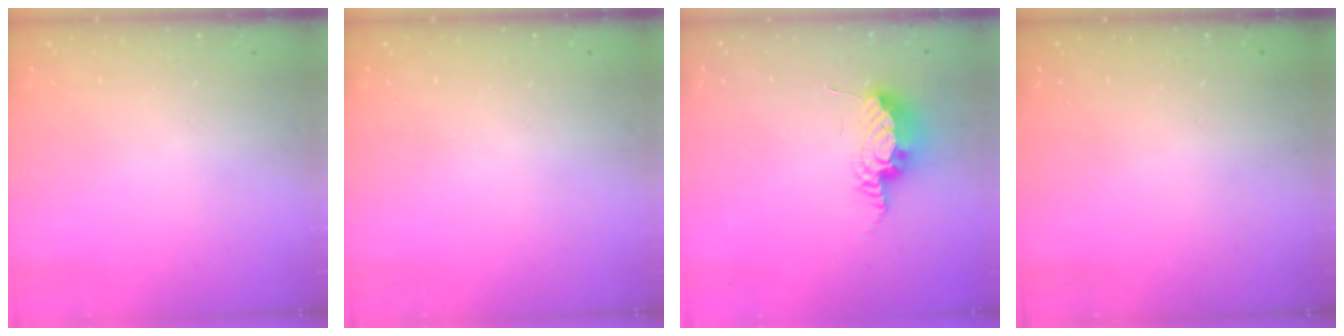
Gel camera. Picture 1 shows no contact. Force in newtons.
{"total": 0.0}
{"total": 14.2, "press": 10.6, "slide": 9.4}
{"total": 1.2, "press": 1.1, "slide": 0.2}